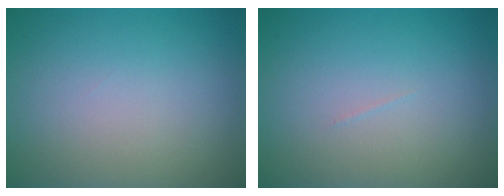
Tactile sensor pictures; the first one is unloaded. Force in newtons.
{"total": 0.0}